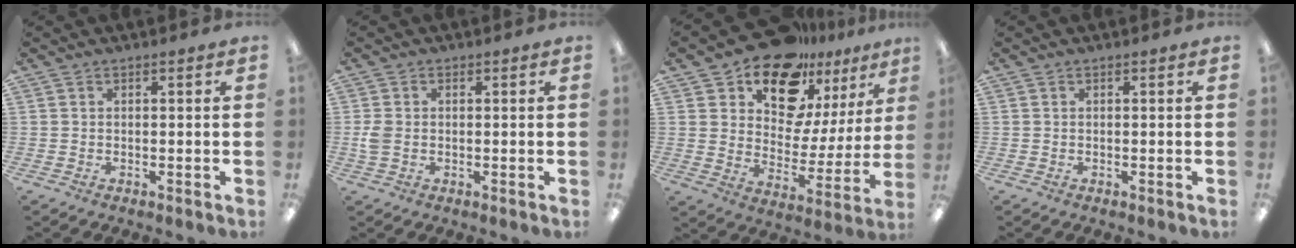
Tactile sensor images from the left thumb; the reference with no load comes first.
{"total": 3.4, "force": [-0.2, 2.4, 2.3], "torque": [-0.048, 0.004, -0.004]}
{"total": 18.5, "force": [14.4, 9.2, 7.1], "torque": [-0.126, -0.105, 0.256]}
{"total": 0.0}